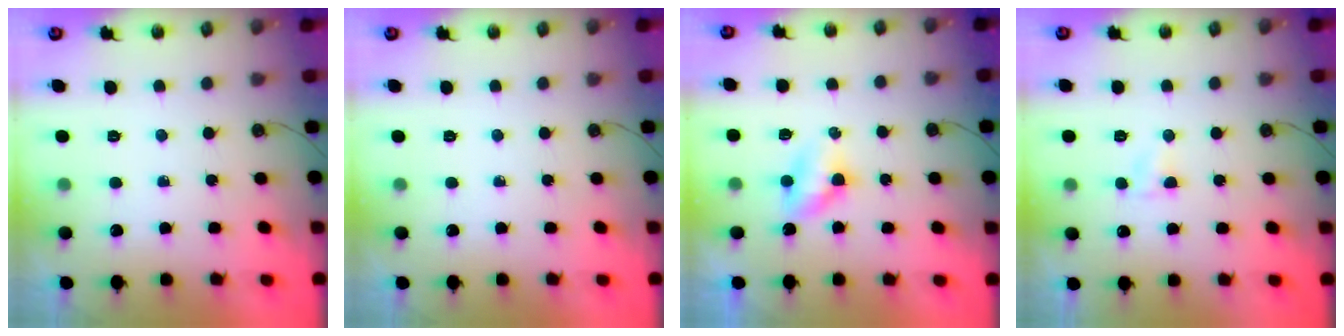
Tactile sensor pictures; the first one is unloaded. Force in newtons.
{"total": 0.0}
{"total": 3.7, "press": 3.6, "slide": 0.6}
{"total": 3.0, "press": 3.0, "slide": 0.3}